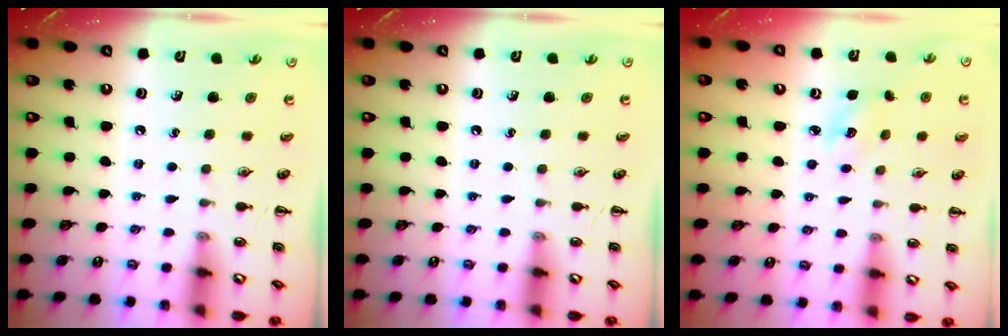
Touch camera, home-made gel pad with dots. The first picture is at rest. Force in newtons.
{"total": 0.0}
{"total": 3.7, "press": 3.6, "slide": 1.0}